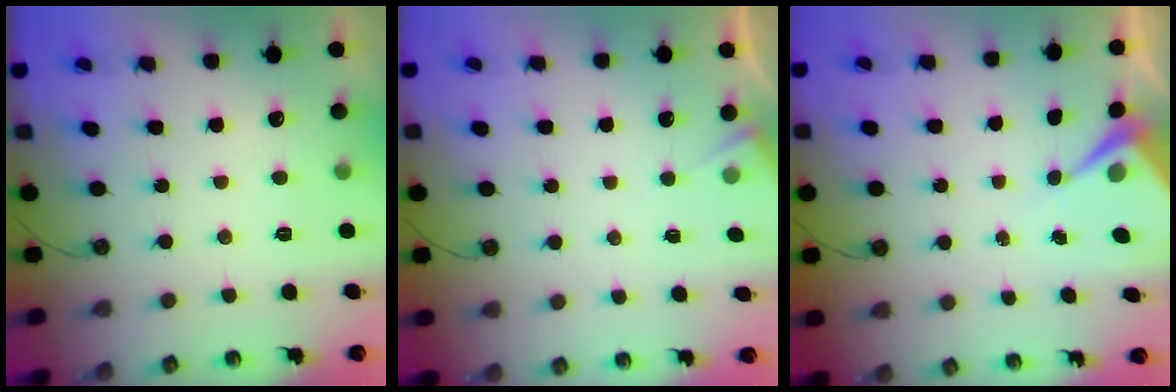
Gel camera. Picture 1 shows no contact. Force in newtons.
{"total": 3.4, "press": 3.4, "slide": 0.5}
{"total": 5.3, "press": 5.3, "slide": 0.6}